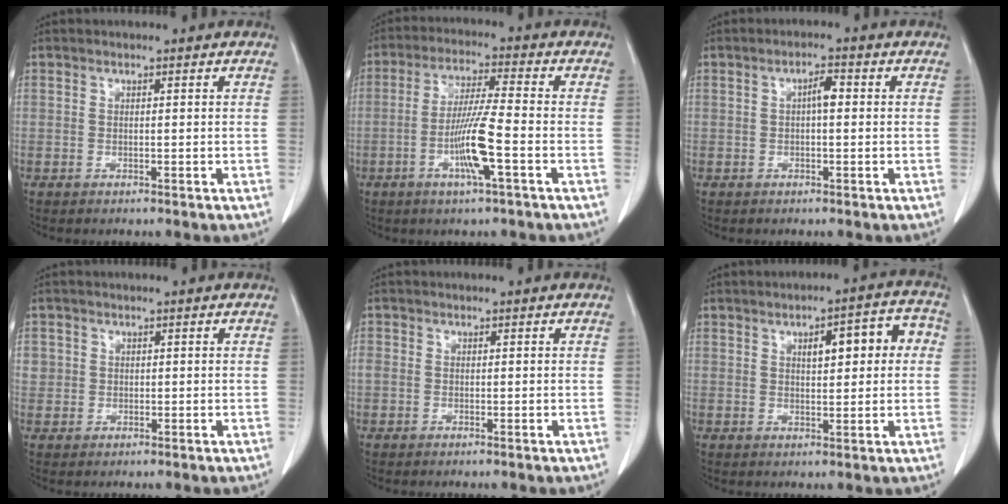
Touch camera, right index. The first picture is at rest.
{"total": 8.7, "force": [-2.8, -0.2, 8.2], "torque": [-0.159, -0.006, -0.055]}
{"total": 2.4, "force": [0.2, 0.7, 2.3], "torque": [-0.037, 0.006, 0.002]}
{"total": 1.9, "force": [0.4, 1.9, 0.1], "torque": [0.013, 0.003, 0.005]}
{"total": 1.0, "force": [0.0, 1.0, 0.3], "torque": [-0.007, 0.013, 0.002]}
{"total": 7.6, "force": [1.6, 2.4, 7.1], "torque": [-0.093, 0.030, 0.021]}